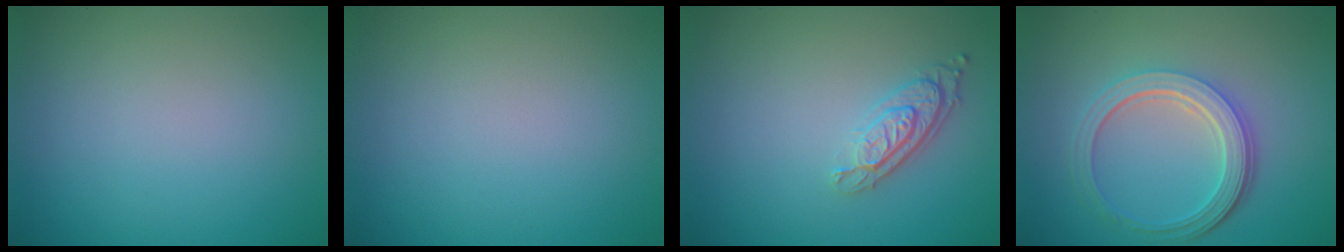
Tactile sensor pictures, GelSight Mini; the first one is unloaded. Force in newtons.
{"total": 0.0}
{"total": 3.1, "press": 2.4, "slide": 2.0}
{"total": 5.2, "press": 3.8, "slide": 3.5}